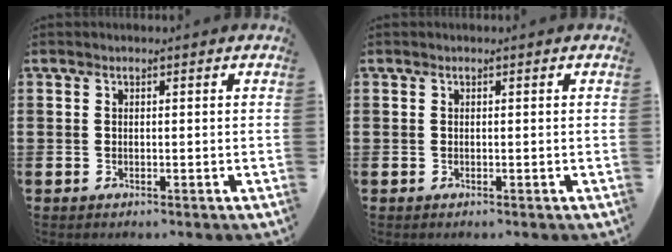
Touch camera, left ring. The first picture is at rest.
{"total": 0.0}